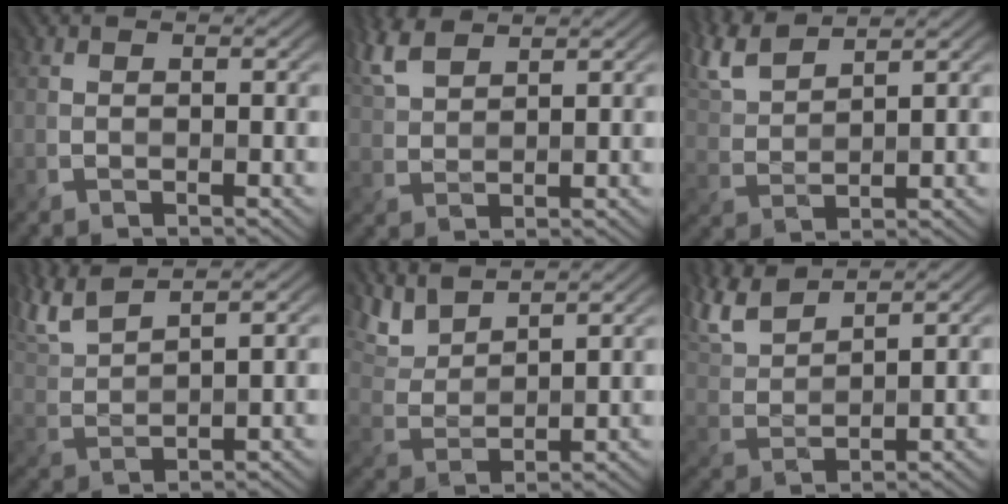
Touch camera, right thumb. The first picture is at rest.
{"total": 5.7, "force": [4.1, 2.0, 3.4], "torque": [-0.095, 0.017, 0.089]}
{"total": 6.6, "force": [5.3, 1.6, 3.5], "torque": [-0.094, 0.018, 0.113]}
{"total": 6.7, "force": [5.3, 1.3, 3.9], "torque": [-0.095, 0.021, 0.112]}
{"total": 6.7, "force": [5.5, 1.7, 3.4], "torque": [-0.088, 0.007, 0.110]}
{"total": 7.2, "force": [5.8, 1.9, 3.8], "torque": [-0.102, 0.019, 0.123]}